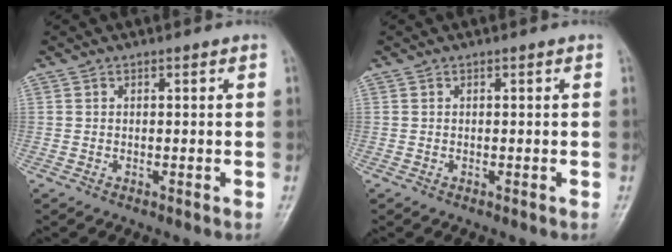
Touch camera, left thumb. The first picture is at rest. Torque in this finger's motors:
{"motor_torque": [0.00, 0.00, -0.03, 0.03, 0.00]}